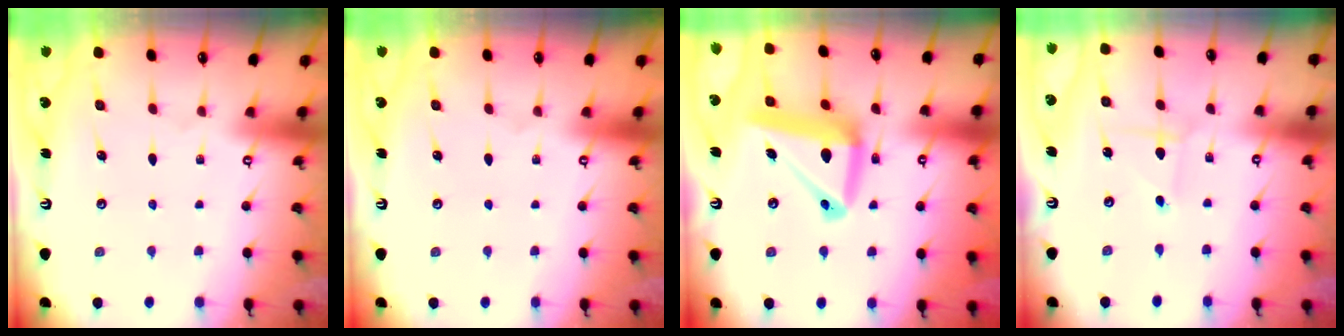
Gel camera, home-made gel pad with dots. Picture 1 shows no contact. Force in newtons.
{"total": 0.0}
{"total": 15.9, "press": 15.7, "slide": 2.3}
{"total": 1.4, "press": 1.4, "slide": 0.1}